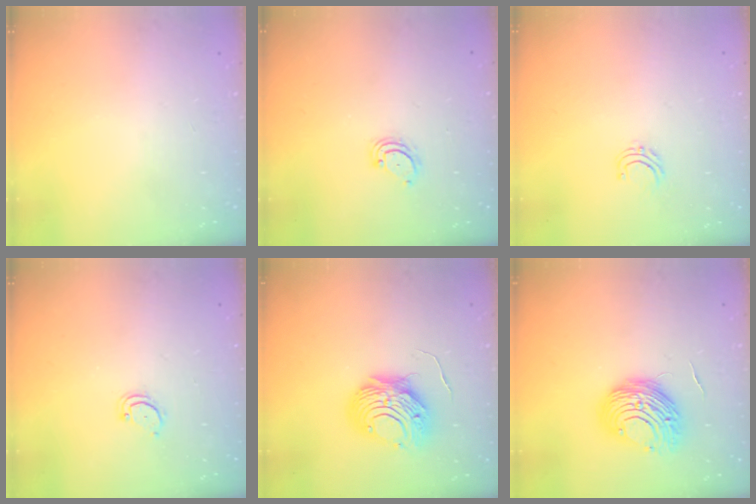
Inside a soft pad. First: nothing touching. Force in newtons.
{"total": 2.3, "press": 2.3, "slide": 0.2}
{"total": 4.3, "press": 4.3, "slide": 0.3}
{"total": 3.4, "press": 3.4, "slide": 0.2}
{"total": 9.4, "press": 9.4, "slide": 1.0}
{"total": 11.3, "press": 11.2, "slide": 1.2}